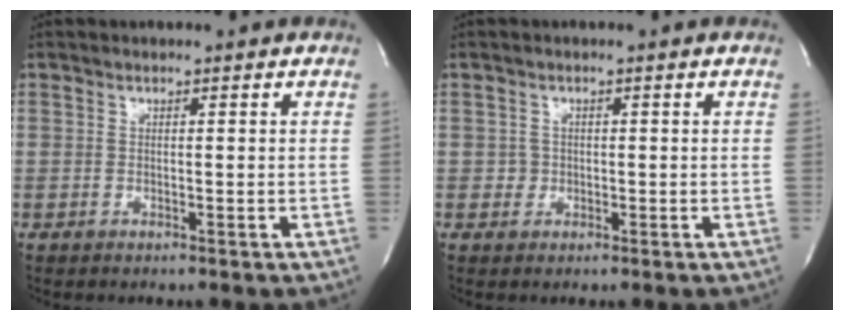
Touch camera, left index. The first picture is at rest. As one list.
[{"total": 1.3, "force": [-0.3, 1.2, 0.0], "torque": [0.005, 0.001, -0.006]}]